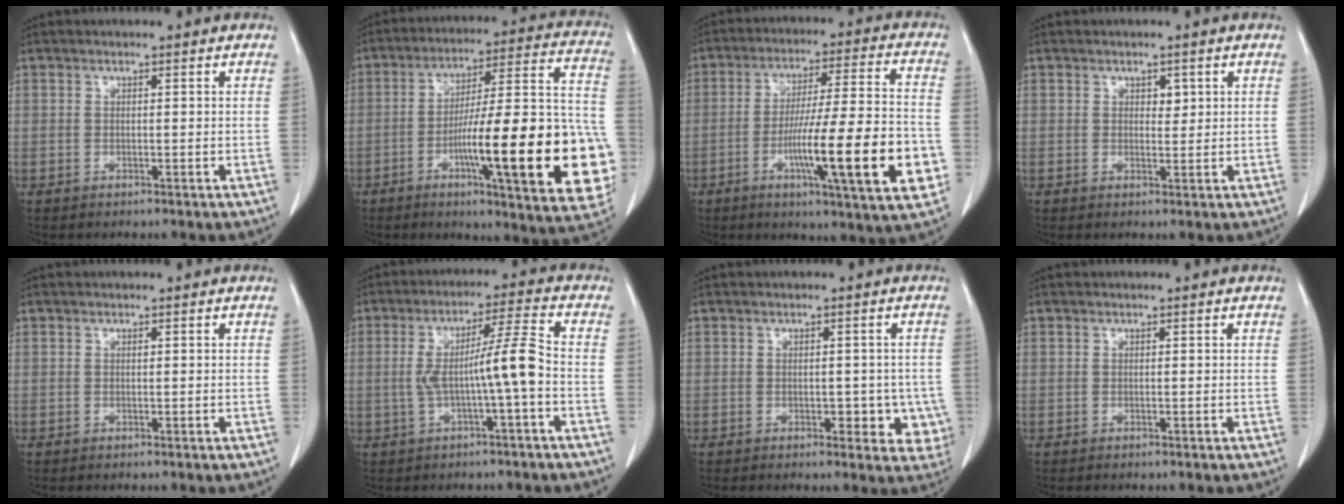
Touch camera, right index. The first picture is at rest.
{"total": 26.5, "force": [-7.1, 3.4, 25.2], "torque": [-0.282, 0.012, -0.098]}
{"total": 19.3, "force": [-5.8, 1.0, 18.4], "torque": [-0.260, -0.009, -0.087]}
{"total": 1.5, "force": [0.6, 1.0, 1.0], "torque": [-0.009, -0.003, 0.009]}
{"total": 0.0}
{"total": 8.0, "force": [-1.3, -0.4, 7.9], "torque": [-0.146, 0.022, -0.019]}
{"total": 5.4, "force": [-0.8, 3.3, 4.2], "torque": [-0.025, 0.007, -0.005]}
{"total": 0.0}